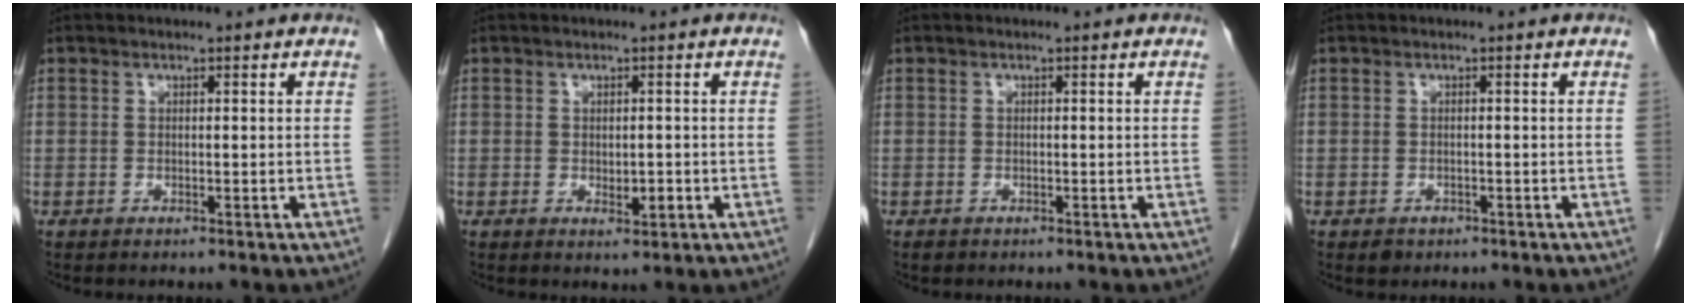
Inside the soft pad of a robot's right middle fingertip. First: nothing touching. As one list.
[{"total": 2.0, "force": [-0.4, 1.0, 1.6], "torque": [-0.021, -0.001, -0.001]}, {"total": 0.6, "force": [-0.5, 0.4, 0.2], "torque": [-0.007, 0.000, -0.007]}, {"total": 1.4, "force": [-0.8, 1.1, 0.4], "torque": [-0.008, 0.002, -0.006]}]